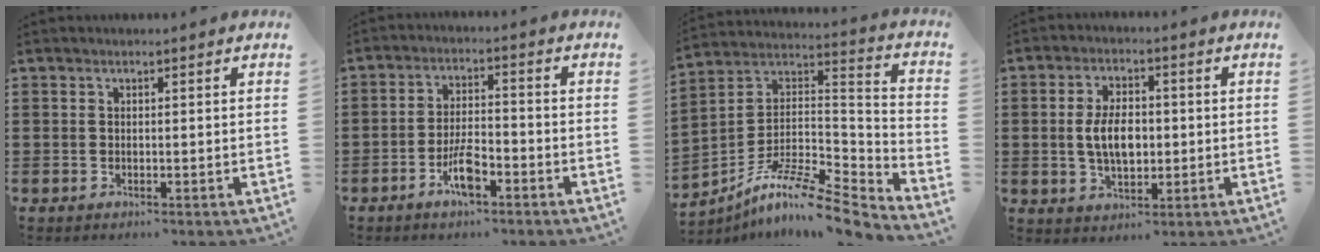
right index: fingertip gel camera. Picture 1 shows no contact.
{"total": 5.5, "force": [-3.1, 1.6, 4.3], "torque": [-0.098, -0.003, -0.061]}
{"total": 9.1, "force": [-7.2, 1.3, 5.4], "torque": [-0.100, 0.000, -0.145]}
{"total": 6.5, "force": [-0.1, 3.6, 5.3], "torque": [-0.109, 0.002, -0.008]}